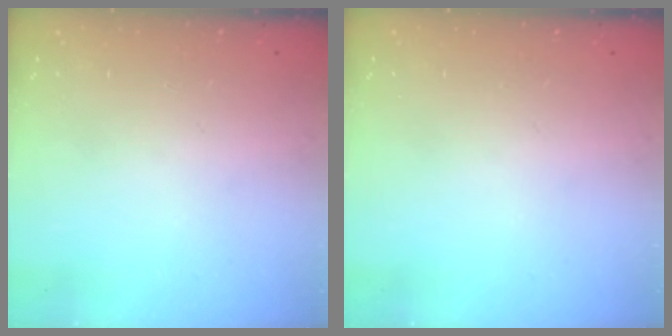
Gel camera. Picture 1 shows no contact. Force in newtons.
{"total": 0.0}